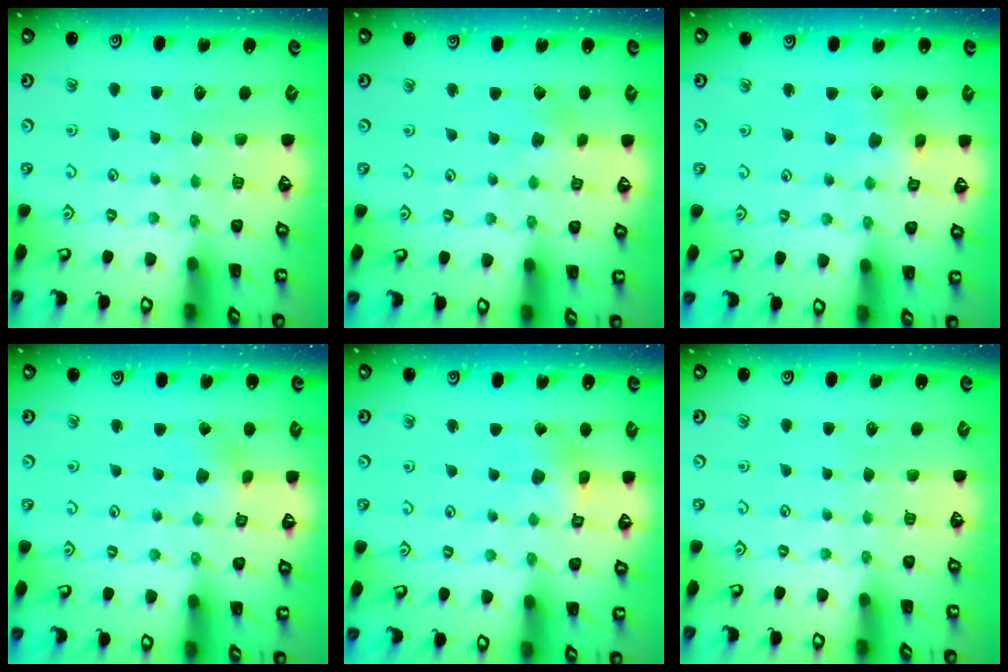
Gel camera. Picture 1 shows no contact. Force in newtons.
{"total": 2.3, "press": 2.3, "slide": 0.4}
{"total": 2.7, "press": 2.7, "slide": 0.5}
{"total": 2.0, "press": 2.0, "slide": 0.1}
{"total": 3.4, "press": 3.4, "slide": 0.5}
{"total": 0.0}